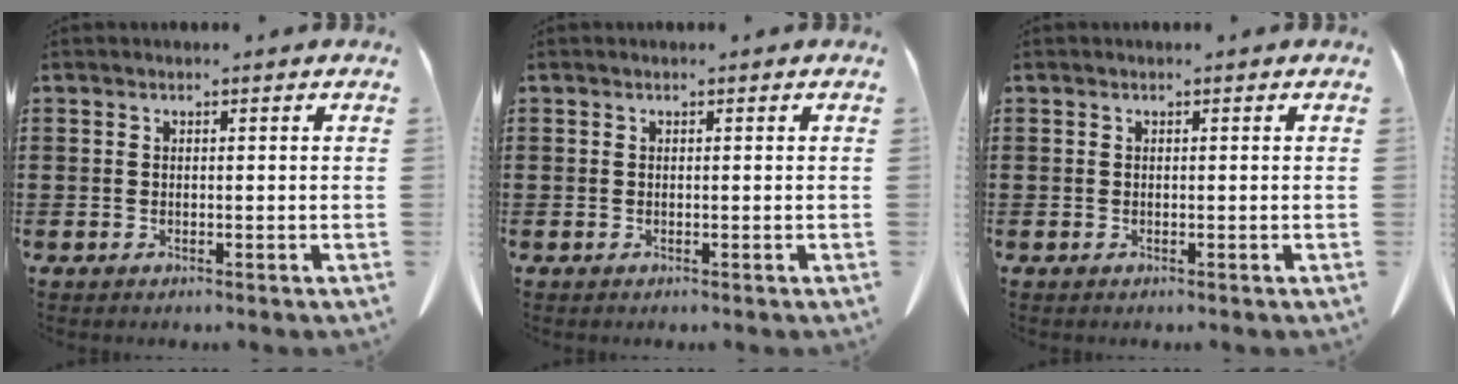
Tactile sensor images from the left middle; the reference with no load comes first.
{"total": 0.0}
{"total": 0.0}